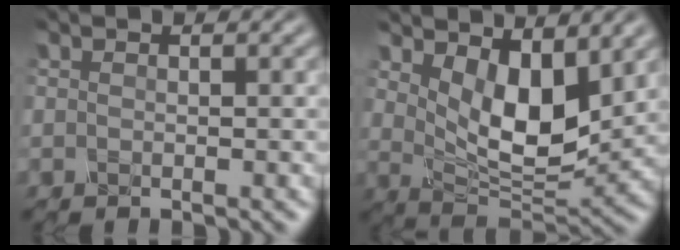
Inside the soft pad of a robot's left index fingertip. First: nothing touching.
{"total": 6.4, "force": [2.3, 3.1, 5.2], "torque": [-0.100, -0.020, 0.054]}